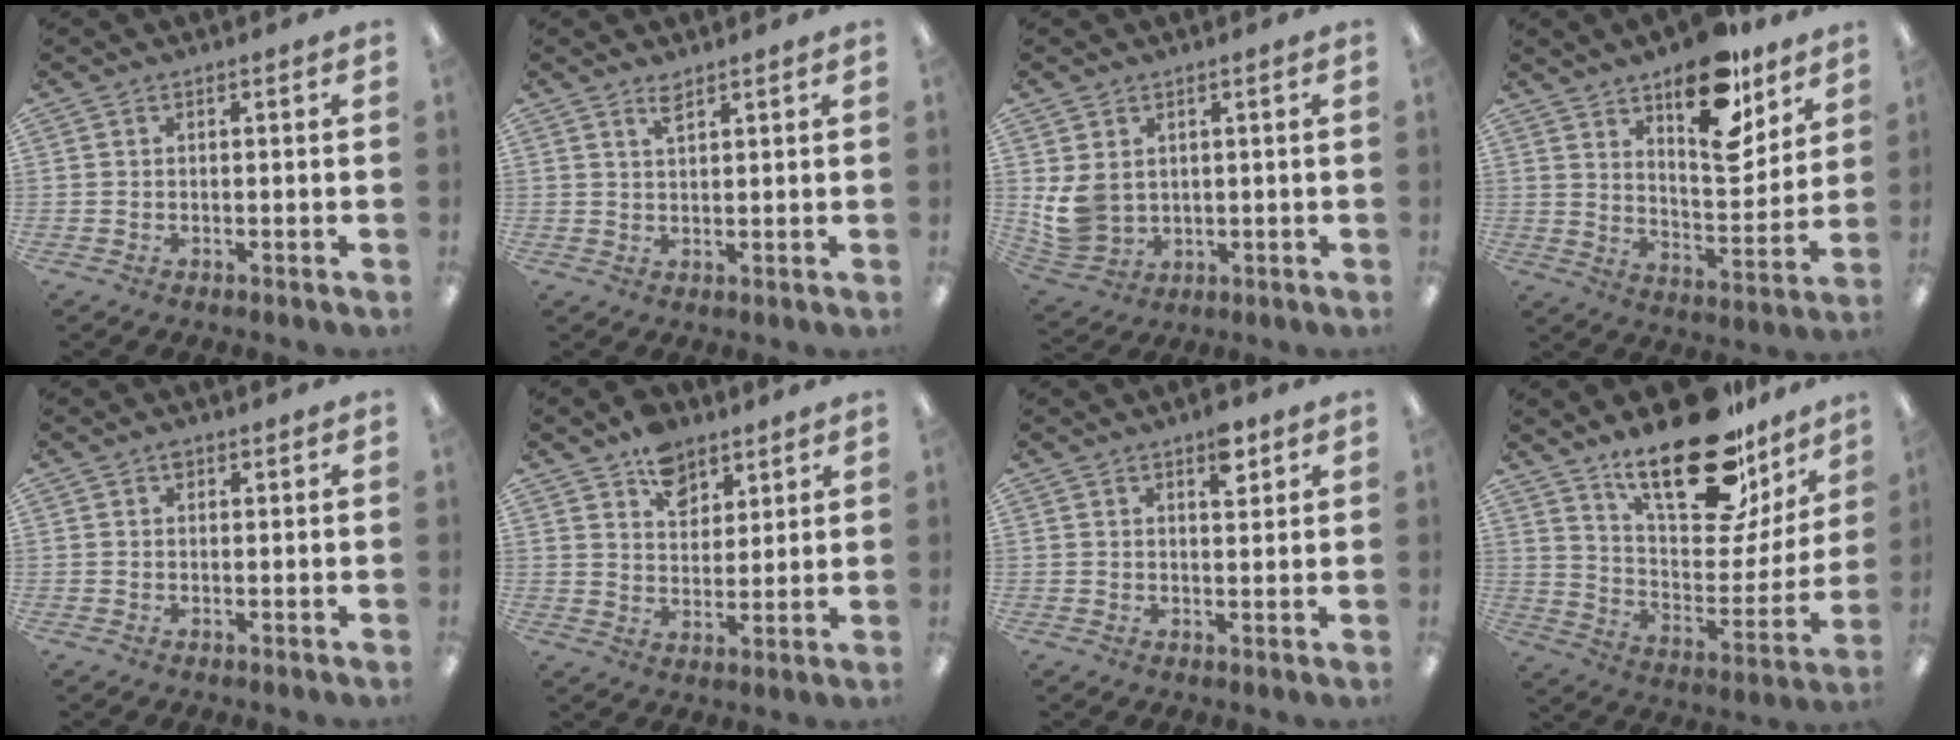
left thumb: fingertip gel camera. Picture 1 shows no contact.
{"total": 2.8, "force": [2.3, 0.7, 1.5], "torque": [-0.027, -0.004, 0.041]}
{"total": 8.0, "force": [1.7, 6.6, 4.3], "torque": [-0.102, -0.003, 0.038]}
{"total": 17.2, "force": [12.1, 6.9, 10.1], "torque": [-0.130, -0.077, 0.202]}
{"total": 1.4, "force": [0.9, 0.9, 0.6], "torque": [-0.006, -0.003, 0.015]}
{"total": 9.2, "force": [6.4, 5.8, 3.0], "torque": [-0.039, -0.035, 0.118]}
{"total": 5.4, "force": [3.4, 2.4, 3.4], "torque": [-0.034, -0.016, 0.052]}
{"total": 25.9, "force": [18.4, 10.5, 14.8], "torque": [-0.220, -0.117, 0.312]}